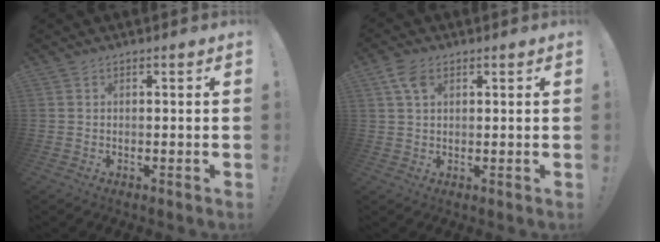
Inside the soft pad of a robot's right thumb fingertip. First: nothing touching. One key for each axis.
{"total": 5.1, "fx": 2.3, "fy": 3.0, "fz": 3.3, "tx": -0.064, "ty": -0.001, "tz": 0.045}